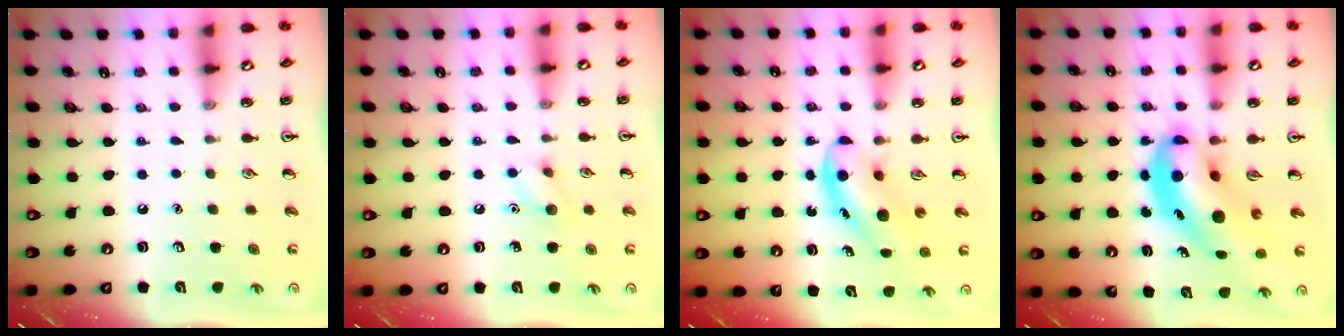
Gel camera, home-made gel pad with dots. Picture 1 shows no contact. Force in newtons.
{"total": 6.1, "press": 6.0, "slide": 1.1}
{"total": 5.4, "press": 5.4, "slide": 0.6}
{"total": 10.6, "press": 10.1, "slide": 3.0}